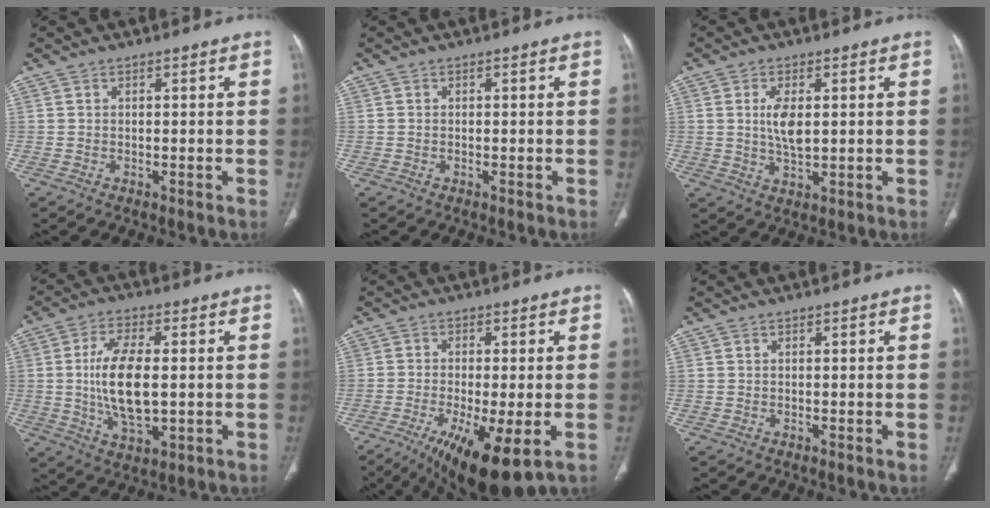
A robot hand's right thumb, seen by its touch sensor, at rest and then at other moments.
{"total": 0.0}
{"total": 5.3, "force": [1.0, 2.3, 4.7], "torque": [-0.093, -0.011, 0.022]}
{"total": 12.5, "force": [-0.1, 5.8, 11.1], "torque": [-0.207, -0.006, 0.003]}
{"total": 13.7, "force": [-6.0, 3.8, 11.7], "torque": [-0.186, -0.017, -0.086]}
{"total": 0.0}